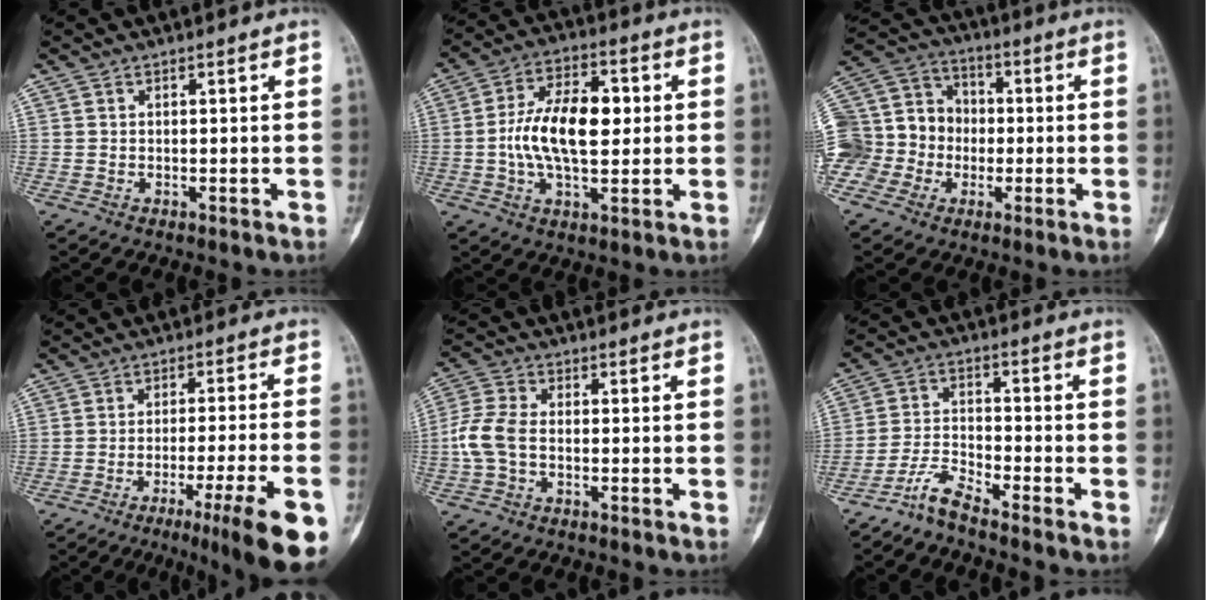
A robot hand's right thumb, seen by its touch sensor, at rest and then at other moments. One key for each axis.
{"total": 14.0, "fx": 0.5, "fy": 7.3, "fz": 11.9, "tx": -0.199, "ty": 0.015, "tz": 0.005}
{"total": 20.4, "fx": -3.2, "fy": 18.0, "fz": 9.0, "tx": -0.210, "ty": 0.074, "tz": -0.057}
{"total": 15.5, "fx": -8.1, "fy": 1.0, "fz": 13.2, "tx": -0.156, "ty": 0.018, "tz": -0.116}
{"total": 6.4, "fx": -1.2, "fy": 3.8, "fz": 5.0, "tx": -0.128, "ty": 0.016, "tz": -0.030}
{"total": 5.1, "fx": -4.6, "fy": -0.1, "fz": 2.2, "tx": -0.051, "ty": 0.023, "tz": -0.101}